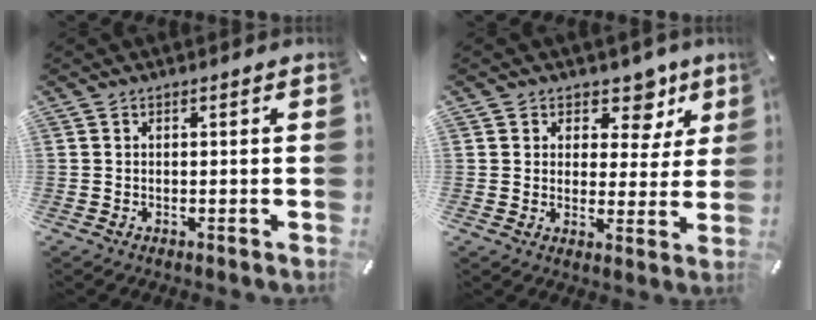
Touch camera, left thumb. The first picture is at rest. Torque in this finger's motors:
{"motor_torque": [0.34, -0.28, 0.06, -0.08, -0.05]}